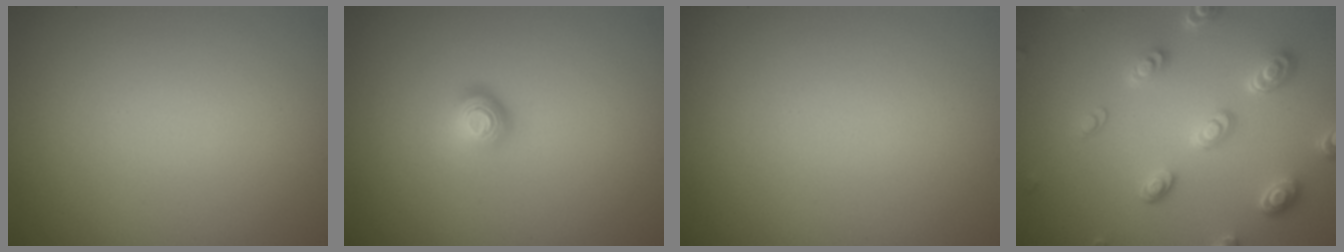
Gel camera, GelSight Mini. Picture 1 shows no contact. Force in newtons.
{"total": 1.9, "press": 1.3, "slide": 1.4}
{"total": 0.0}
{"total": 4.6, "press": 3.6, "slide": 2.8}